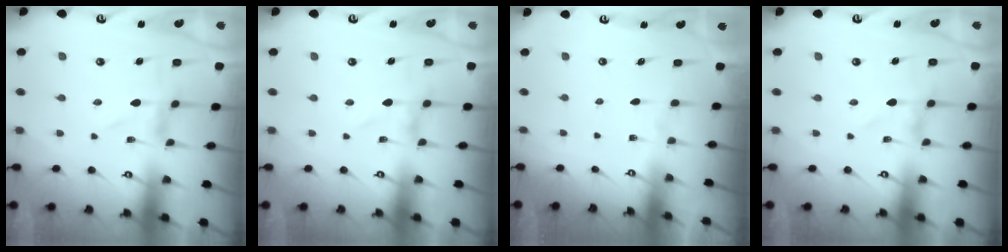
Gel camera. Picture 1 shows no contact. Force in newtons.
{"total": 0.0}
{"total": 0.0}
{"total": 0.0}